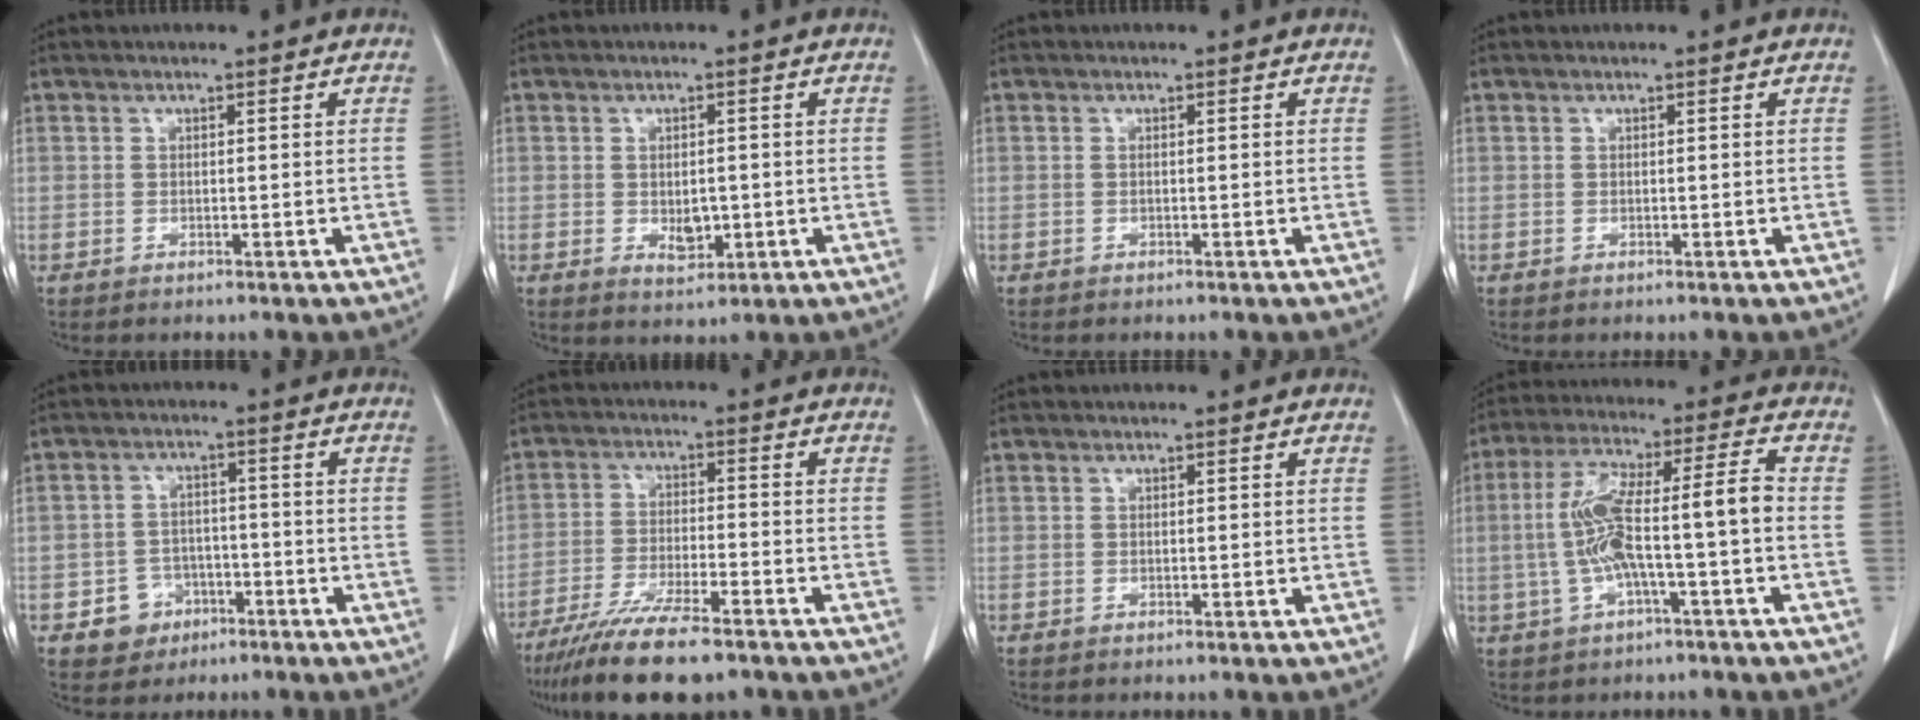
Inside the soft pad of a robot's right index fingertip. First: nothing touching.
{"total": 3.5, "force": [-0.6, 2.0, 2.8], "torque": [-0.044, -0.004, 0.000]}
{"total": 0.0}
{"total": 0.0}
{"total": 5.8, "force": [-2.7, 5.0, 1.1], "torque": [-0.014, 0.012, -0.036]}
{"total": 13.0, "force": [-10.2, 1.9, 7.9], "torque": [-0.139, -0.030, -0.170]}
{"total": 0.0}
{"total": 11.5, "force": [-1.7, 1.2, 11.3], "torque": [-0.221, 0.035, -0.031]}